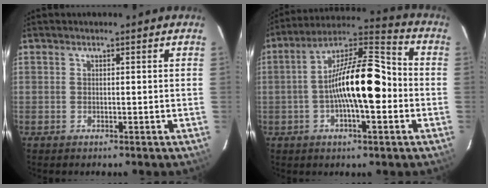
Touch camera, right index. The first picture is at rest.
{"total": 16.1, "force": [-1.9, 4.2, 15.4], "torque": [-0.278, 0.031, -0.033]}